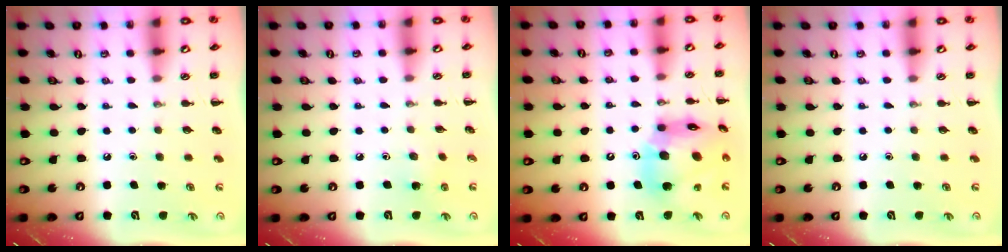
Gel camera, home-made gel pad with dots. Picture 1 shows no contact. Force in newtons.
{"total": 3.1, "press": 2.9, "slide": 1.0}
{"total": 16.4, "press": 15.8, "slide": 4.5}
{"total": 0.0}